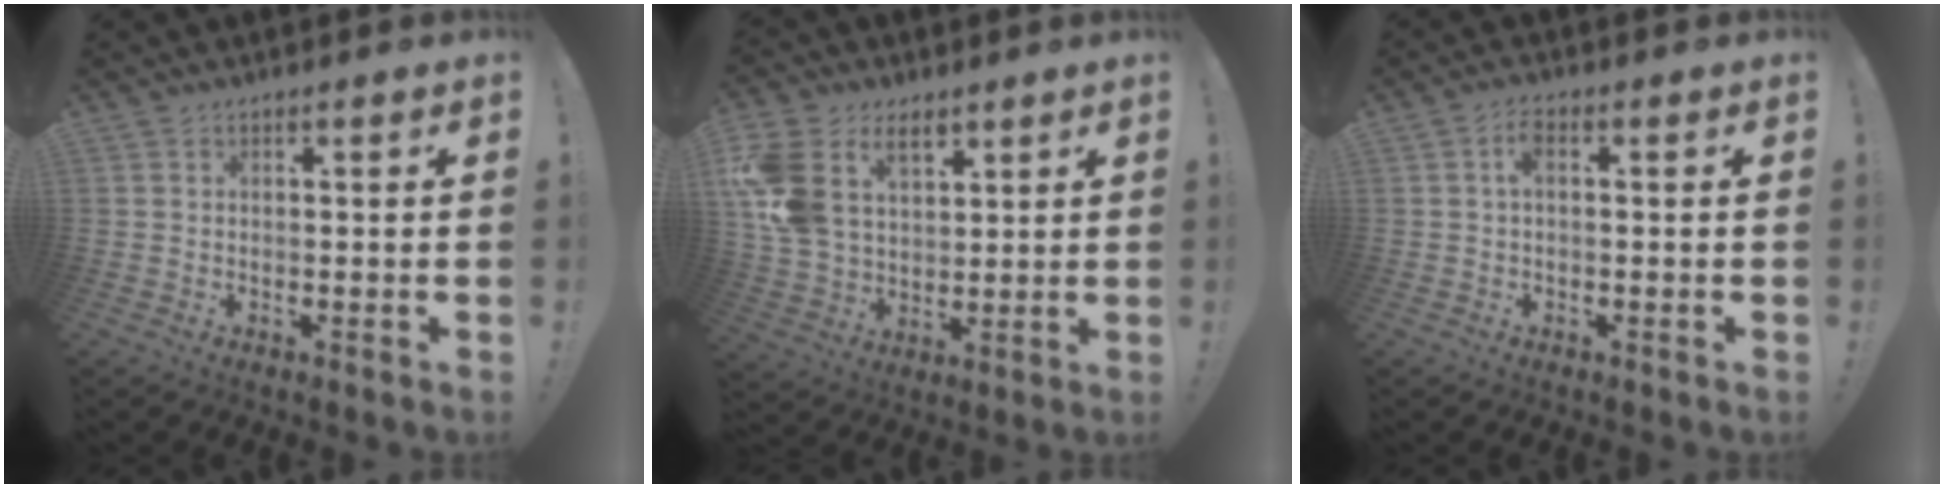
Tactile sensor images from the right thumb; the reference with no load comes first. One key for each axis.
{"total": 15.8, "fx": 7.6, "fy": 11.0, "fz": 8.4, "tx": -0.182, "ty": -0.035, "tz": 0.145}
{"total": 3.4, "fx": 0.4, "fy": 1.5, "fz": 3.0, "tx": -0.060, "ty": 0.011, "tz": 0.006}